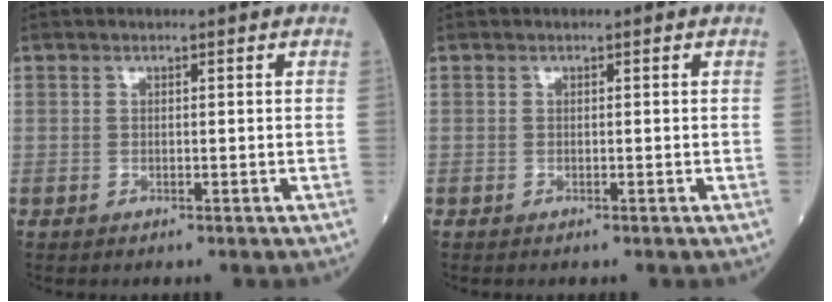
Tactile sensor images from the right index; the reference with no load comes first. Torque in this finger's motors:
{"motor_torque": [-0.75, -0.88, -0.02, 0.02]}